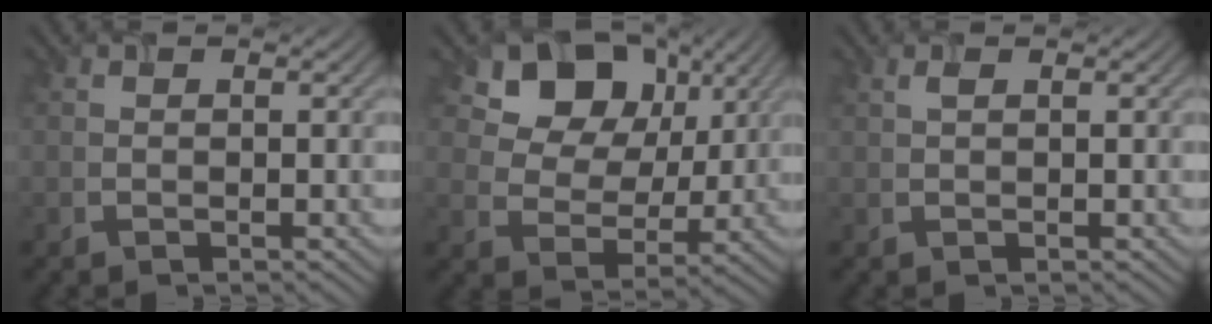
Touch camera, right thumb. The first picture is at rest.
{"total": 12.6, "force": [6.1, 8.9, 6.5], "torque": [-0.128, 0.013, 0.101]}
{"total": 0.6, "force": [0.3, 0.1, 0.5], "torque": [-0.016, 0.002, 0.007]}